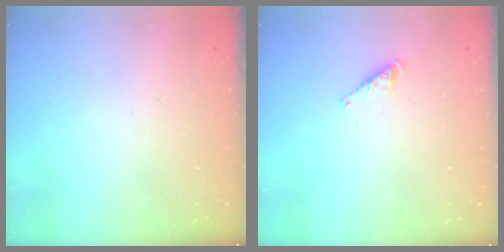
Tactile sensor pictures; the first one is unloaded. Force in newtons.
{"total": 2.5, "press": 2.5, "slide": 0.5}